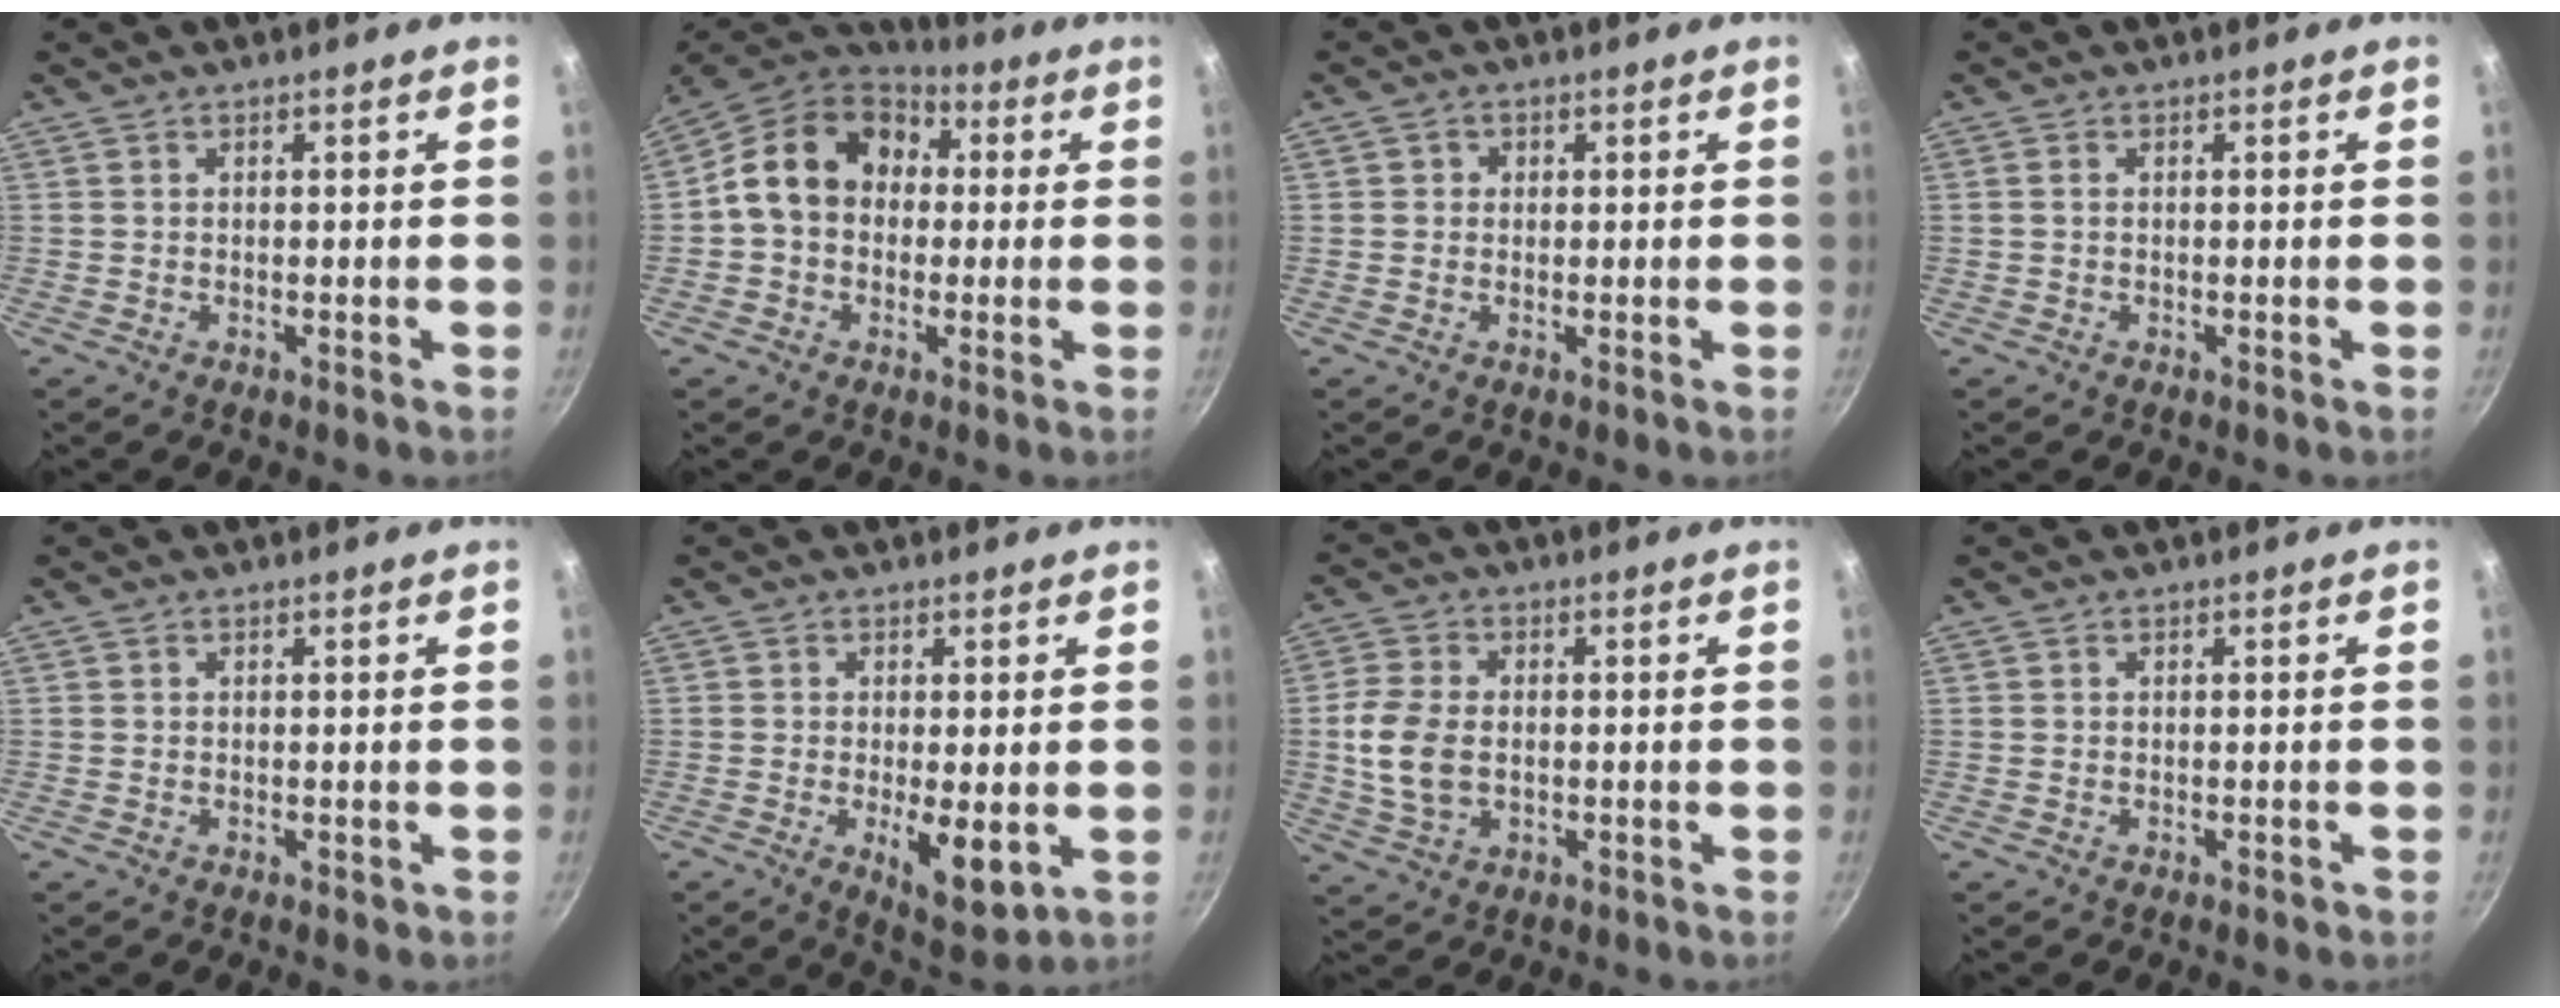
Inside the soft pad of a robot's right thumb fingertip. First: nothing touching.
{"total": 15.5, "force": [1.9, 12.4, 9.1], "torque": [-0.127, 0.037, 0.012]}
{"total": 1.8, "force": [0.3, 1.8, 0.5], "torque": [0.002, -0.001, -0.001]}
{"total": 0.8, "force": [0.1, 0.6, 0.5], "torque": [-0.009, 0.004, 0.000]}
{"total": 0.6, "force": [0.0, 0.5, 0.3], "torque": [-0.001, 0.001, 0.000]}
{"total": 8.0, "force": [-1.2, 3.0, 7.4], "torque": [-0.103, -0.017, -0.007]}
{"total": 9.1, "force": [-0.3, 6.2, 6.7], "torque": [-0.131, 0.004, -0.008]}
{"total": 0.6, "force": [-0.3, 0.4, 0.3], "torque": [-0.002, 0.003, -0.004]}